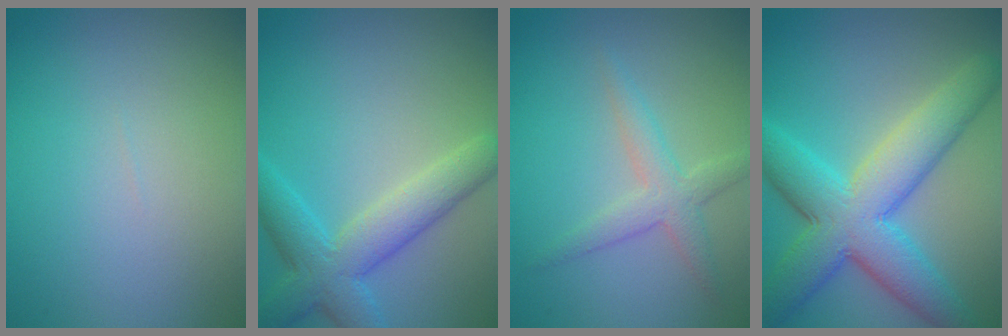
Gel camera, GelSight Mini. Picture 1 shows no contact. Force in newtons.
{"total": 5.7, "press": 5.7, "slide": 0.4}
{"total": 2.7, "press": 2.7, "slide": 0.0}
{"total": 9.2, "press": 9.2, "slide": 0.3}